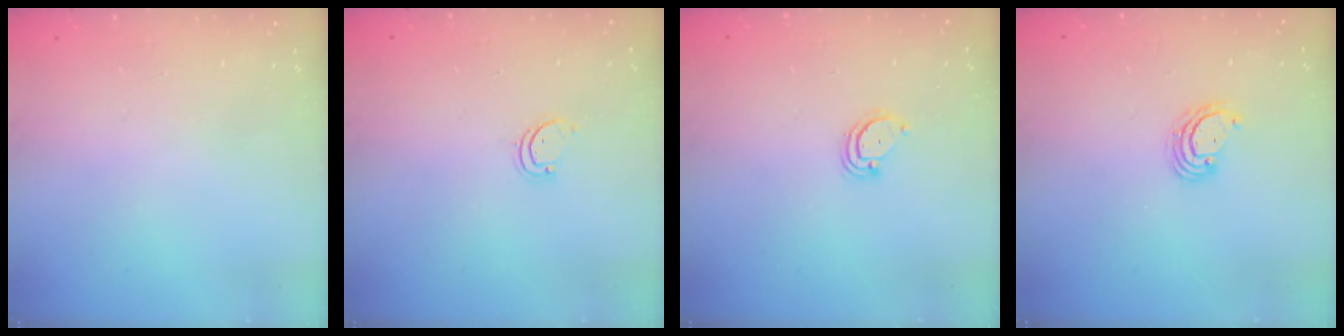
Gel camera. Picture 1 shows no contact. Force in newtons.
{"total": 1.7, "press": 1.7, "slide": 0.3}
{"total": 3.0, "press": 3.0, "slide": 0.2}
{"total": 3.8, "press": 3.8, "slide": 0.1}